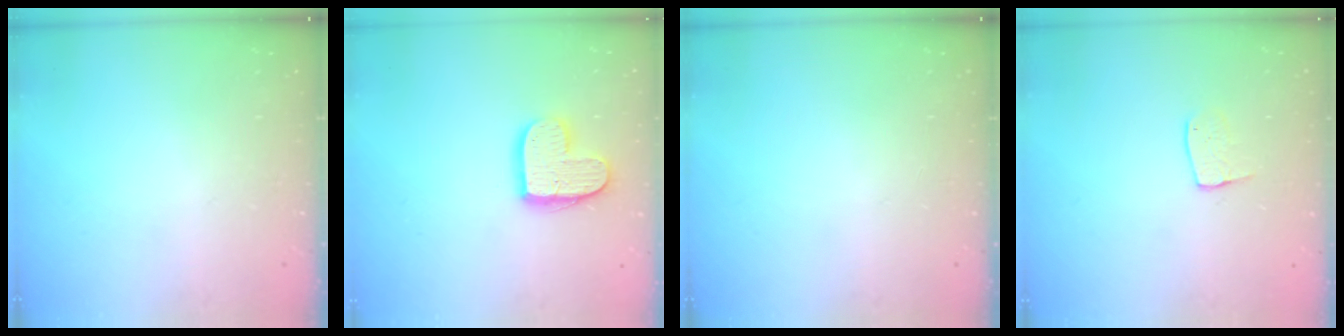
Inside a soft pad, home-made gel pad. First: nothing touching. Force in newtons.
{"total": 12.9, "press": 12.9, "slide": 0.9}
{"total": 0.0}
{"total": 6.1, "press": 6.1, "slide": 0.3}